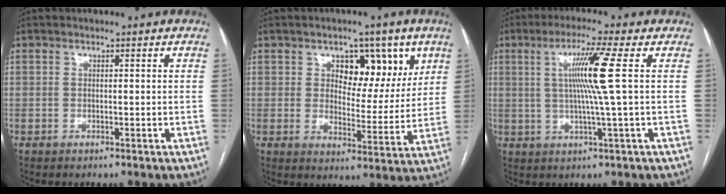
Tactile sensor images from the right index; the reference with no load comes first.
{"total": 9.8, "force": [4.5, 5.5, 6.7], "torque": [-0.080, 0.012, 0.070]}
{"total": 8.3, "force": [1.4, -2.0, 7.9], "torque": [-0.147, 0.001, 0.034]}